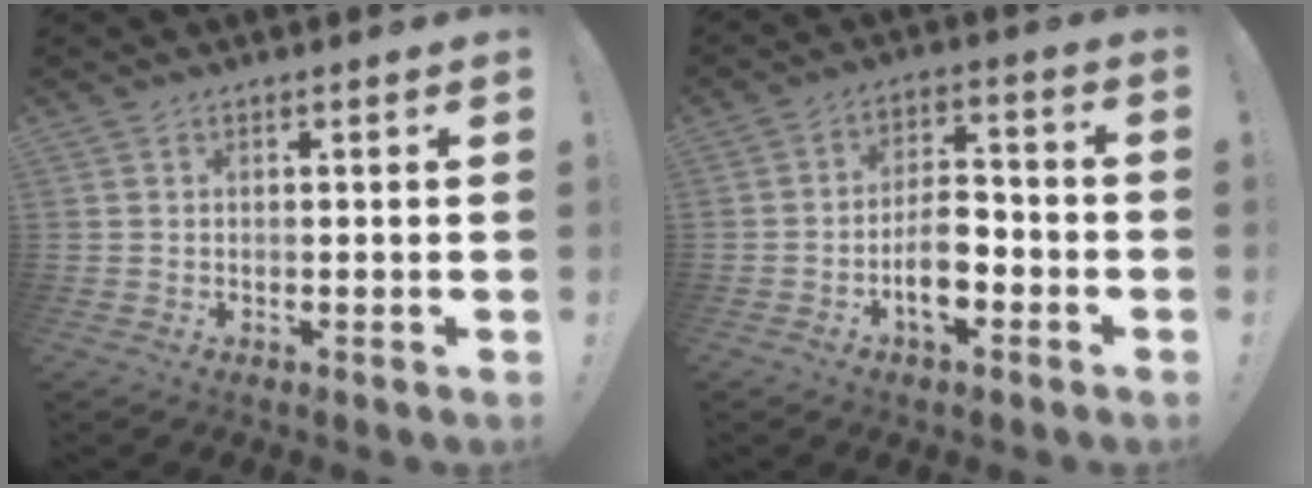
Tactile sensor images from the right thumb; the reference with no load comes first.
{"total": 10.0, "force": [-3.9, 5.1, 7.6], "torque": [-0.130, 0.018, -0.069]}